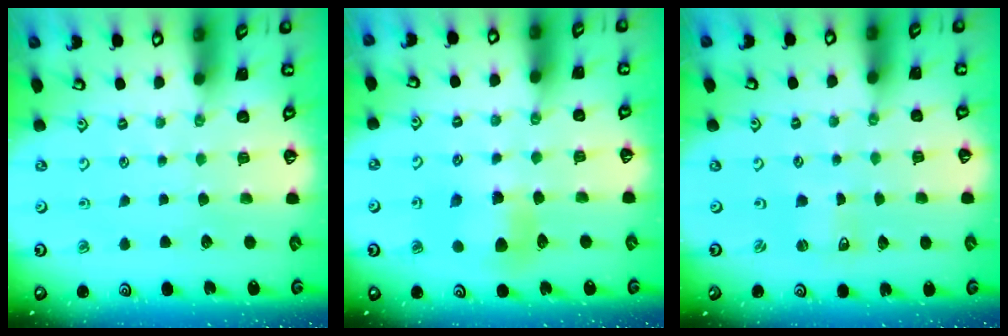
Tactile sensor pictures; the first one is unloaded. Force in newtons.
{"total": 7.1, "press": 7.1, "slide": 0.5}
{"total": 1.2, "press": 1.2, "slide": 0.1}